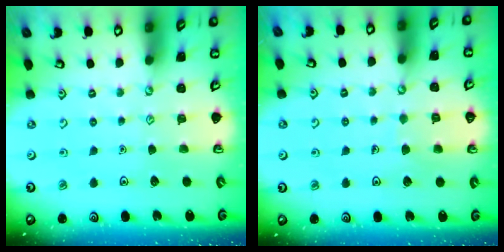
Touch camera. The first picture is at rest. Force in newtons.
{"total": 5.6, "press": 5.6, "slide": 0.4}